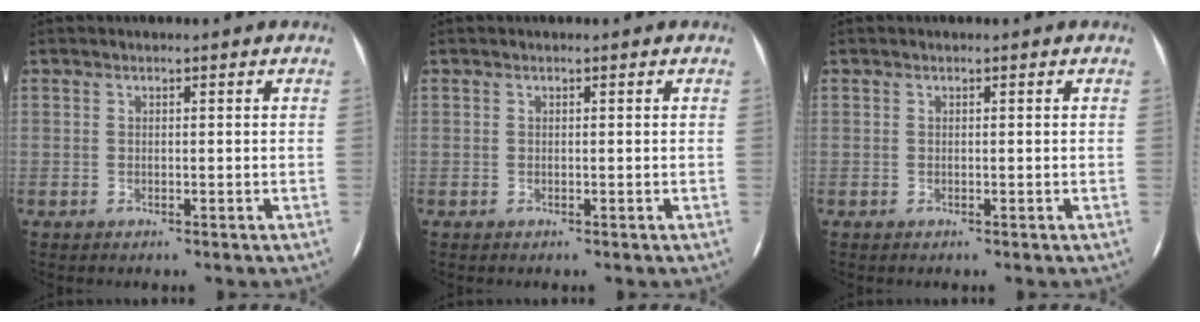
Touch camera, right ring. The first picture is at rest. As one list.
[{"total": 0.0}, {"total": 0.0}]